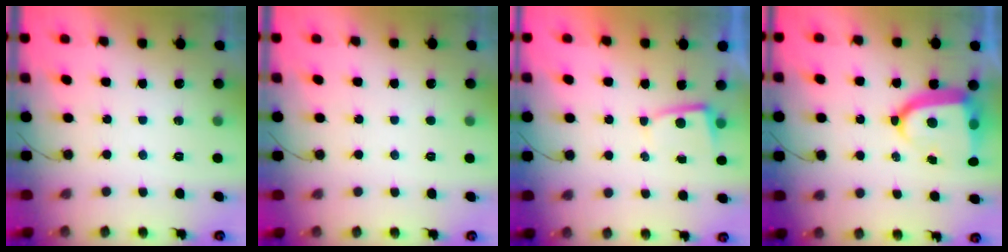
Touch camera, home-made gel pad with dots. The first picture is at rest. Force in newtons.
{"total": 1.6, "press": 1.6, "slide": 0.2}
{"total": 2.2, "press": 2.2, "slide": 0.4}
{"total": 13.0, "press": 12.9, "slide": 1.8}